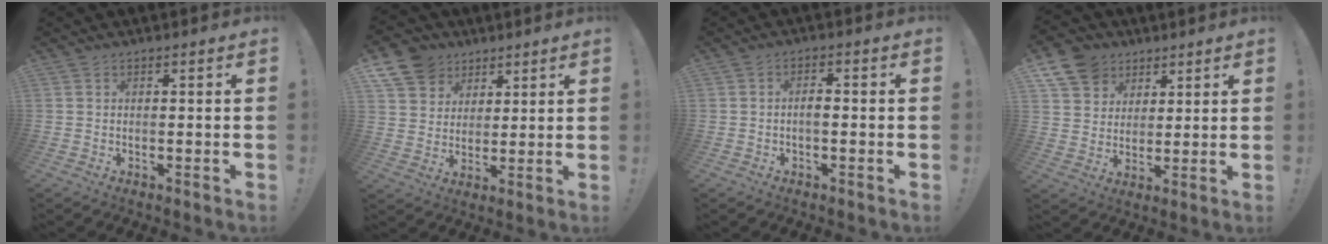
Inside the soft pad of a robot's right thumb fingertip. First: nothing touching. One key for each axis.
{"total": 11.7, "fx": 6.7, "fy": 9.2, "fz": 3.0, "tx": -0.050, "ty": -0.043, "tz": 0.134}
{"total": 2.9, "fx": -0.9, "fy": 1.0, "fz": 2.6, "tx": -0.059, "ty": 0.008, "tz": -0.017}
{"total": 11.4, "fx": 6.4, "fy": 8.9, "fz": 3.3, "tx": -0.054, "ty": -0.039, "tz": 0.129}